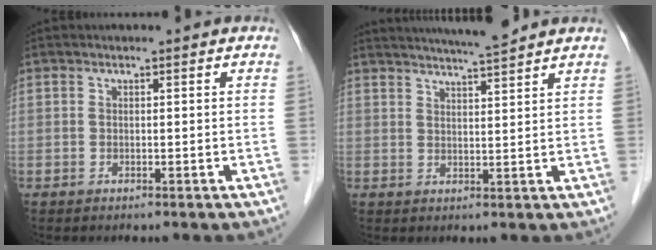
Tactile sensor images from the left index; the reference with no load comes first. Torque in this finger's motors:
{"motor_torque": [0.15, -0.38, 0.47, 0.10]}